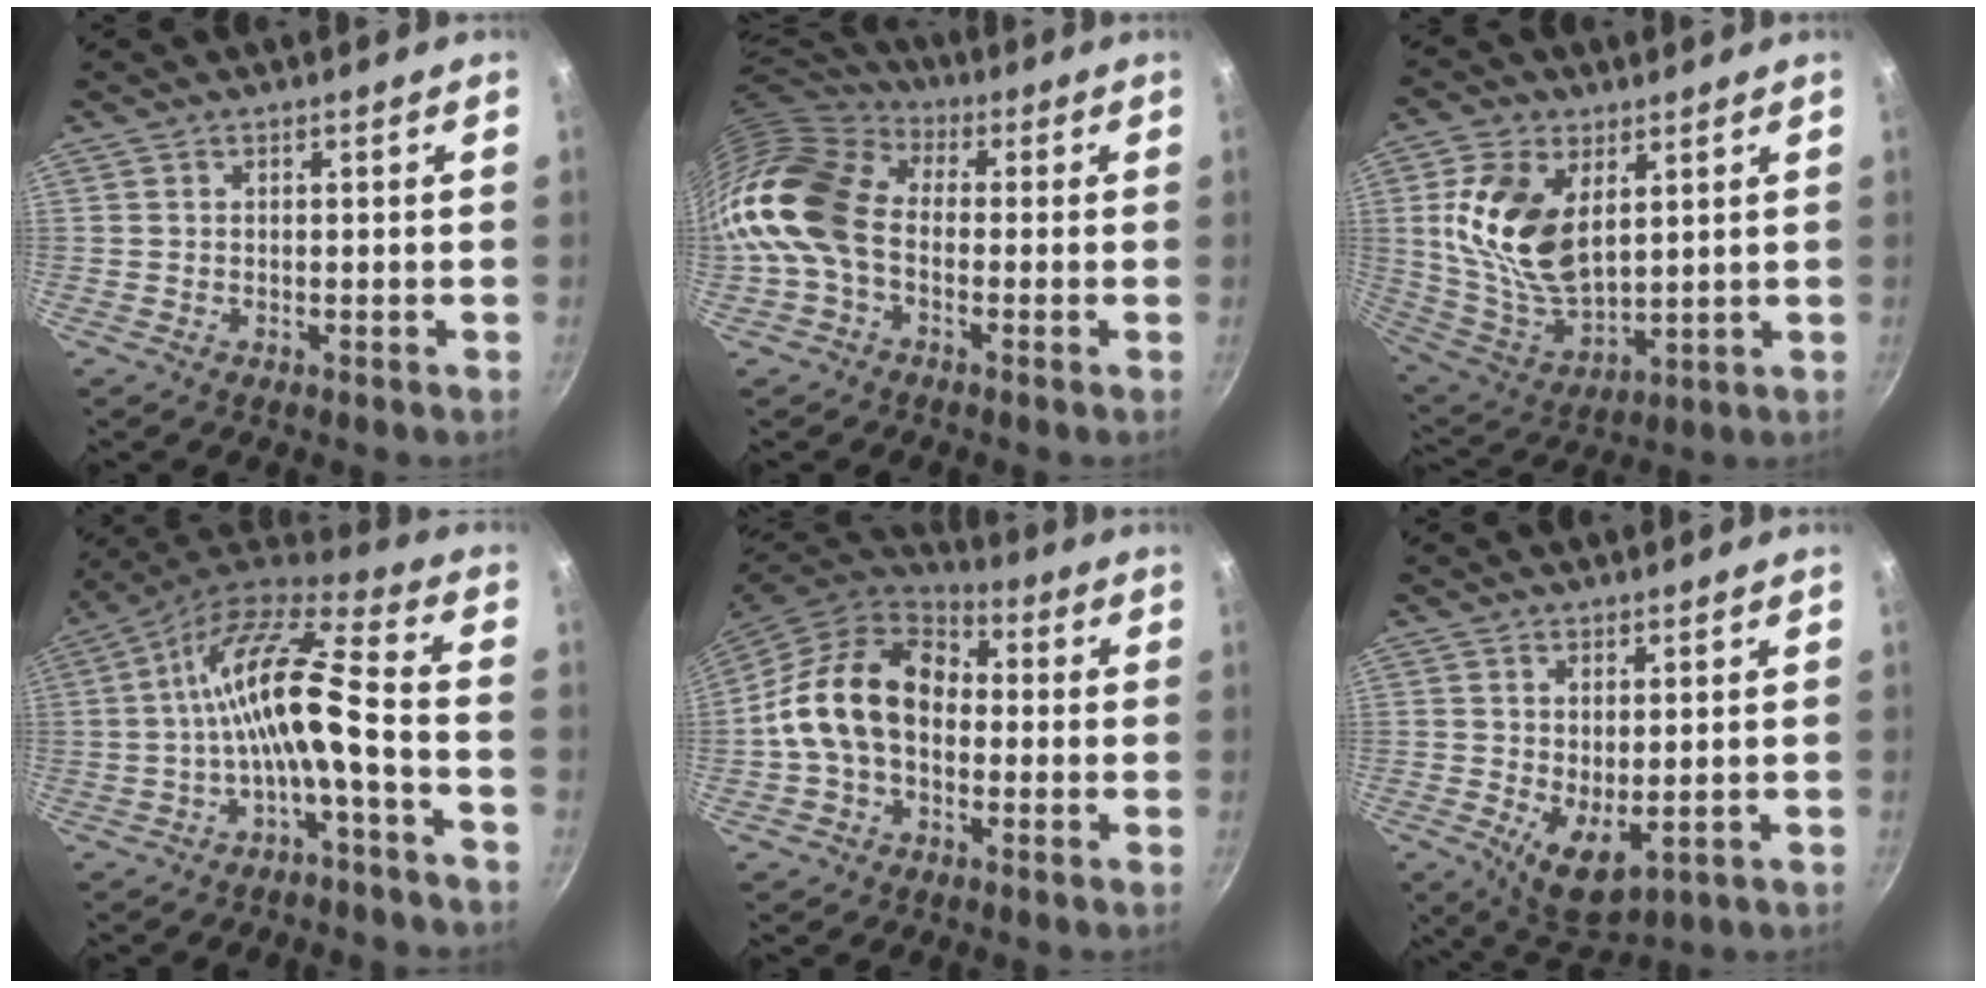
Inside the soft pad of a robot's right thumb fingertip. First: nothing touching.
{"total": 14.5, "force": [-1.7, 10.2, 10.1], "torque": [-0.176, 0.034, -0.055]}
{"total": 16.6, "force": [4.5, 9.8, 12.7], "torque": [-0.232, -0.026, 0.100]}
{"total": 14.9, "force": [-4.1, 4.1, 13.7], "torque": [-0.267, 0.047, -0.077]}
{"total": 15.5, "force": [-0.4, 11.1, 10.8], "torque": [-0.162, 0.037, -0.026]}
{"total": 7.1, "force": [0.0, 3.3, 6.2], "torque": [-0.085, -0.023, 0.016]}